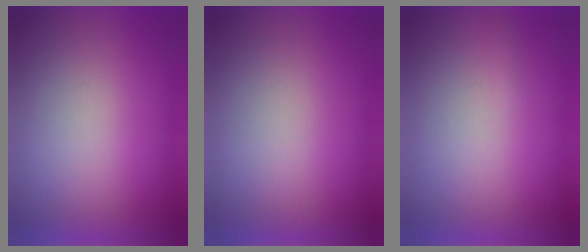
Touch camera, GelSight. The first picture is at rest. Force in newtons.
{"total": 0.0}
{"total": 1.1}